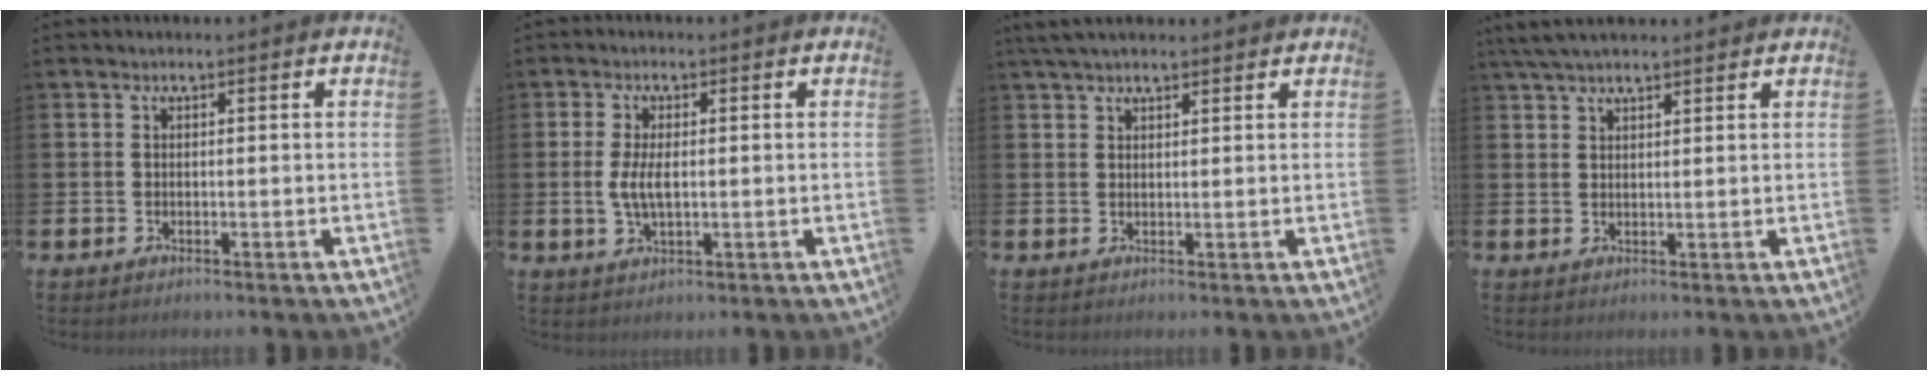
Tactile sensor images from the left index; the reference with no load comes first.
{"total": 4.0, "force": [0.2, 1.8, 3.6], "torque": [-0.069, 0.001, -0.003]}
{"total": 3.2, "force": [2.8, 0.9, 1.3], "torque": [-0.025, -0.004, 0.051]}
{"total": 3.9, "force": [3.4, 0.9, 1.7], "torque": [-0.033, -0.006, 0.061]}